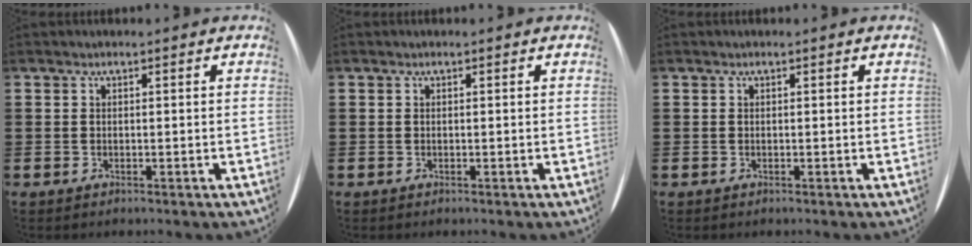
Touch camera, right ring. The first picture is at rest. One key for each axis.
{"total": 0.0}
{"total": 0.0}